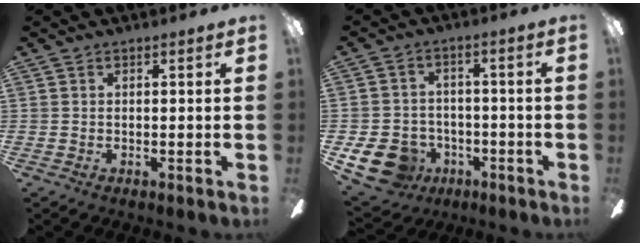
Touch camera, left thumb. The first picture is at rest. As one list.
[{"total": 10.4, "force": [-5.3, 7.8, 4.2], "torque": [-0.122, 0.029, -0.095]}]